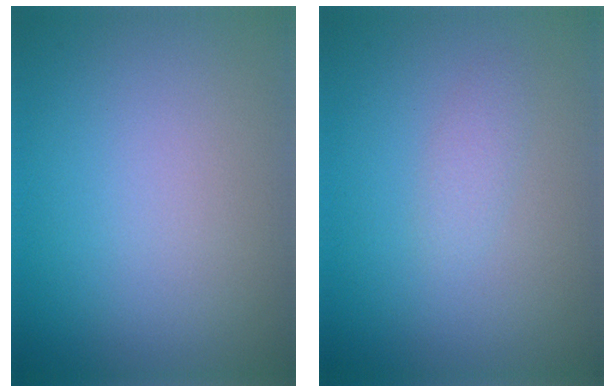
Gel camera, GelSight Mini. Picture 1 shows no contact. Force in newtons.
{"total": 1.1, "press": 1.1, "slide": 0.1}